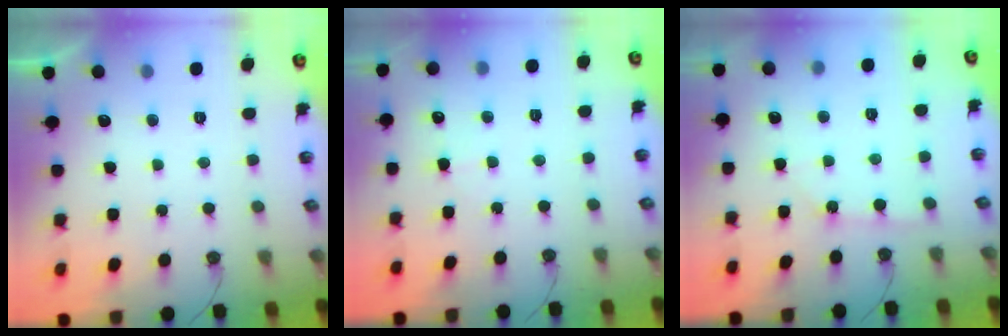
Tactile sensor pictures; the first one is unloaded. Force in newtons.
{"total": 4.2, "press": 4.2, "slide": 0.7}
{"total": 1.8, "press": 1.8, "slide": 0.2}